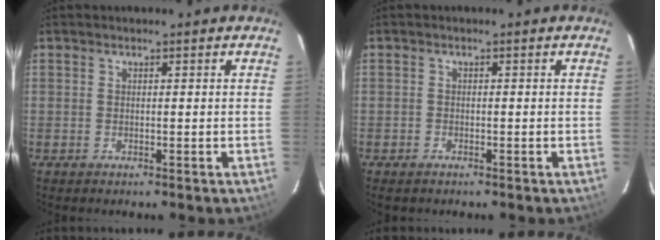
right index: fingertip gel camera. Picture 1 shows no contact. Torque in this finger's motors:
{"motor_torque": [0.24, -0.27, -0.06, -0.07]}